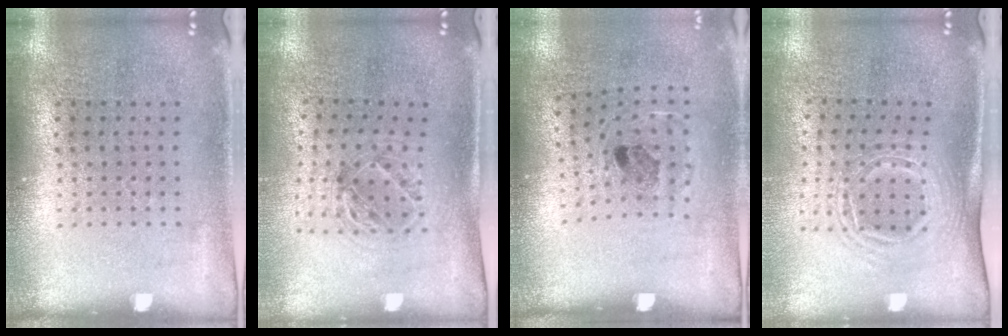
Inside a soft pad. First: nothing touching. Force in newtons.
{"total": 1.1, "press": 1.1, "slide": 0.3}
{"total": 1.1, "press": 0.8, "slide": 0.7}
{"total": 1.7, "press": 1.2, "slide": 1.1}